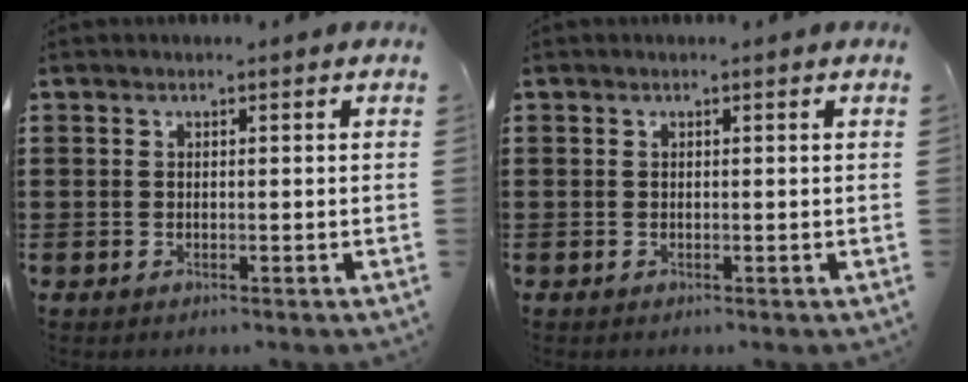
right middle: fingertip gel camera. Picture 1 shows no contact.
{"total": 0.0}